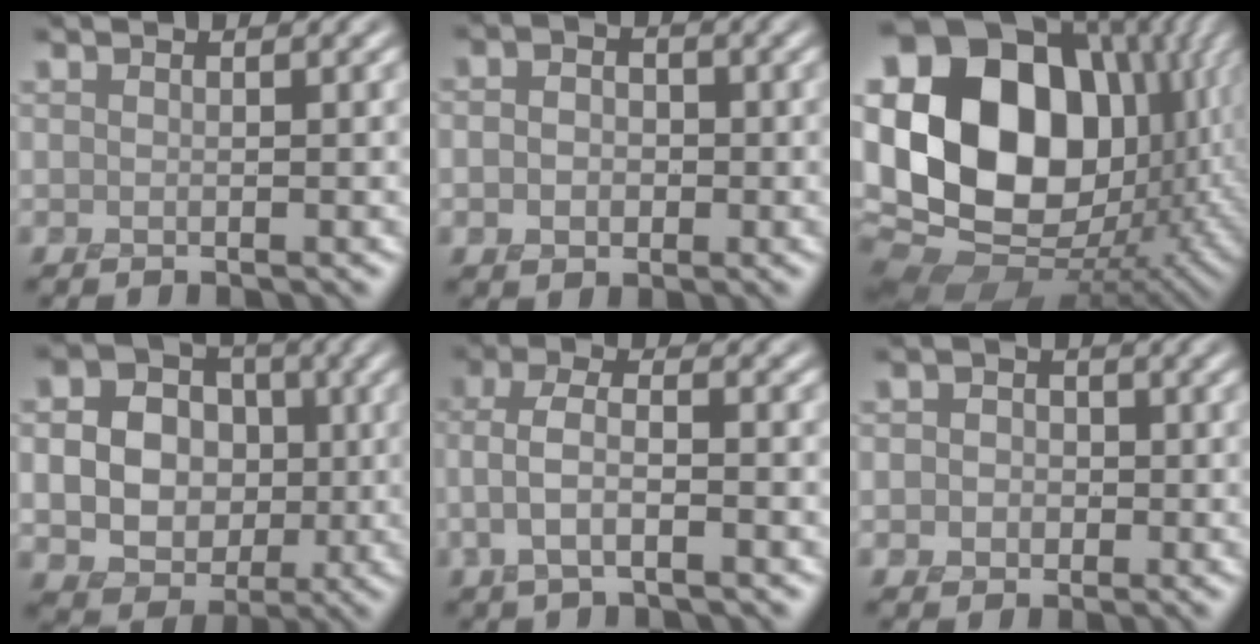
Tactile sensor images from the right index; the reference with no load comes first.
{"total": 3.2, "force": [-0.6, 2.5, 1.8], "torque": [-0.027, -0.006, -0.017]}
{"total": 20.3, "force": [3.5, 15.0, 13.3], "torque": [-0.286, -0.004, 0.084]}
{"total": 12.9, "force": [-0.2, 11.7, 5.4], "torque": [-0.127, 0.016, -0.019]}
{"total": 3.2, "force": [-0.9, 0.9, 2.9], "torque": [-0.064, -0.002, -0.023]}
{"total": 2.5, "force": [-0.6, 2.2, 1.0], "torque": [-0.006, -0.006, -0.017]}